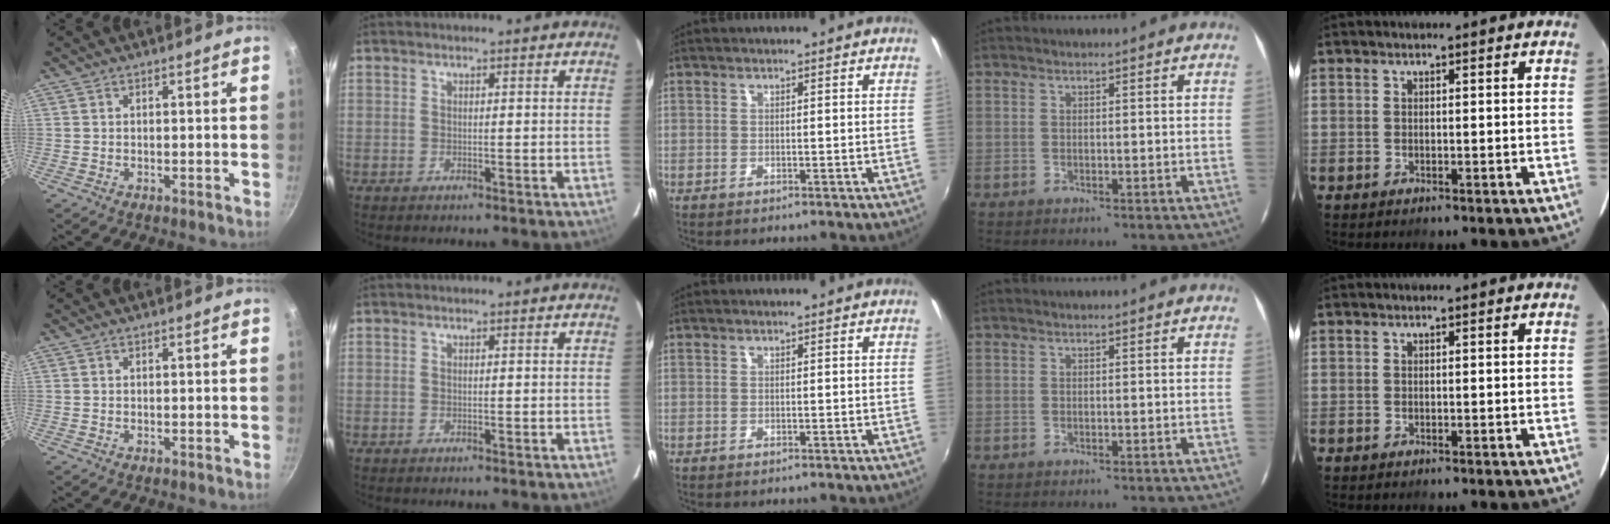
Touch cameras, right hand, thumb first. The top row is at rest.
{}